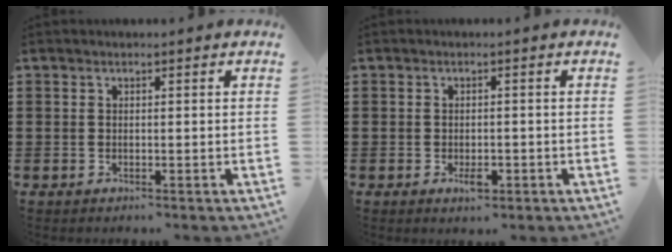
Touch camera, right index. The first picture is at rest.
{"total": 2.0, "force": [-0.8, 0.9, 1.6], "torque": [-0.032, -0.001, -0.013]}